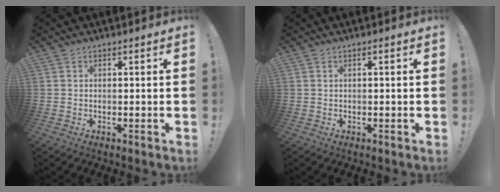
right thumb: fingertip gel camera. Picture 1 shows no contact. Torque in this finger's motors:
{"motor_torque": [0.05, 0.05, 0.15, -0.14, -0.06]}